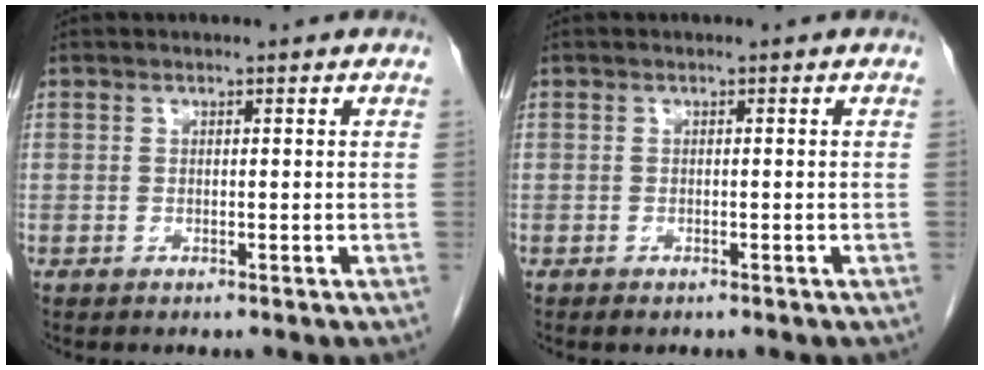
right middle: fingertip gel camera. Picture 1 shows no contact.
{"total": 1.0, "force": [-0.7, 0.5, 0.5], "torque": [-0.010, 0.000, -0.005]}